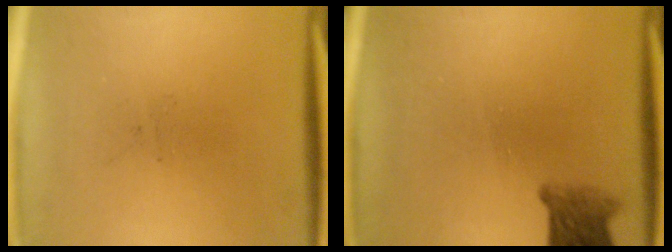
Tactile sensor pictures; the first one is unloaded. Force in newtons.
{"total": 3.9}